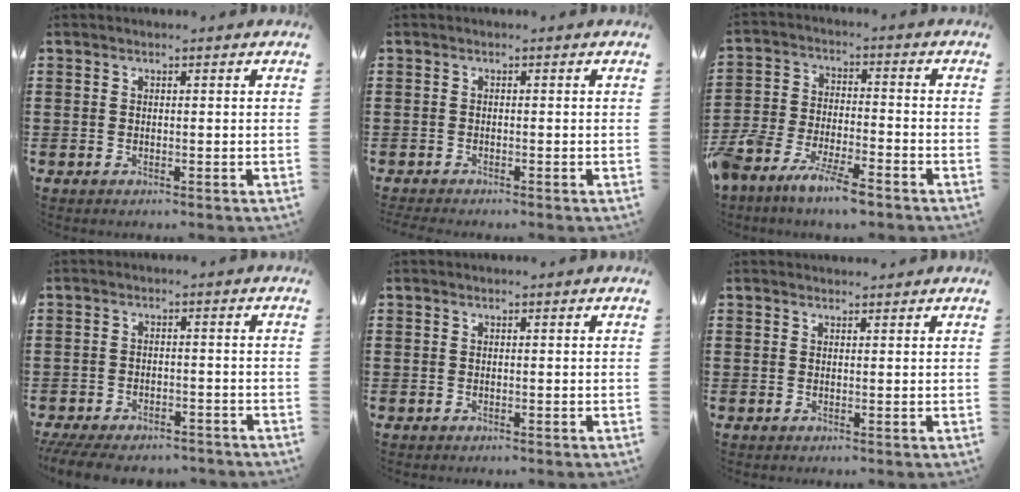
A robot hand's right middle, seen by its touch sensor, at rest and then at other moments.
{"total": 0.7, "force": [-0.7, 0.0, 0.1], "torque": [-0.002, -0.002, -0.014]}
{"total": 7.3, "force": [-6.7, 1.0, 2.6], "torque": [-0.071, 0.002, -0.134]}
{"total": 4.0, "force": [-3.9, 0.6, 1.0], "torque": [-0.023, -0.004, -0.079]}
{"total": 0.0}
{"total": 0.9, "force": [0.9, 0.0, -0.1], "torque": [-0.001, -0.003, 0.018]}